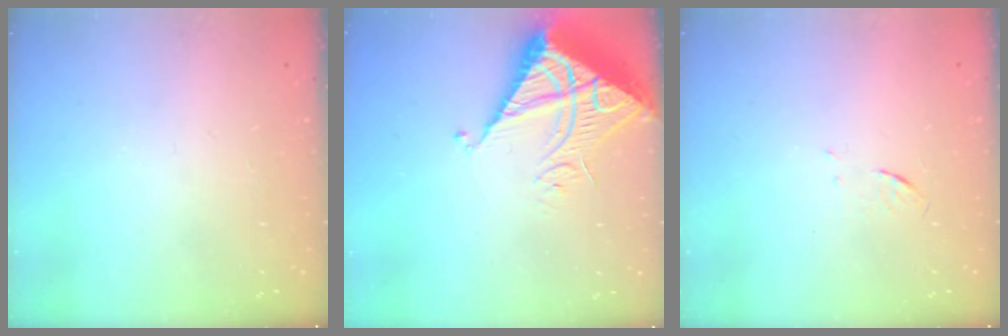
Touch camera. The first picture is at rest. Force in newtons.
{"total": 9.8, "press": 9.8, "slide": 1.0}
{"total": 3.2, "press": 3.0, "slide": 1.3}